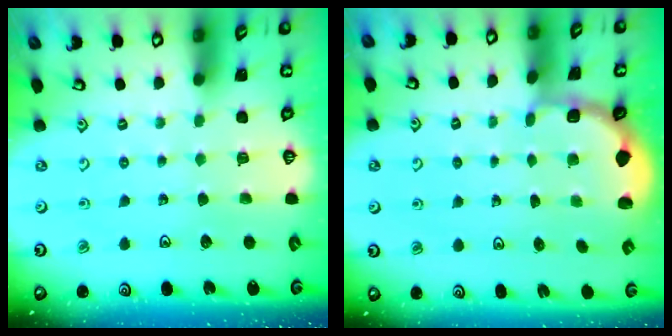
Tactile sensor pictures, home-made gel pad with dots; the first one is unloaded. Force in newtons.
{"total": 1.8, "press": 1.6, "slide": 0.7}